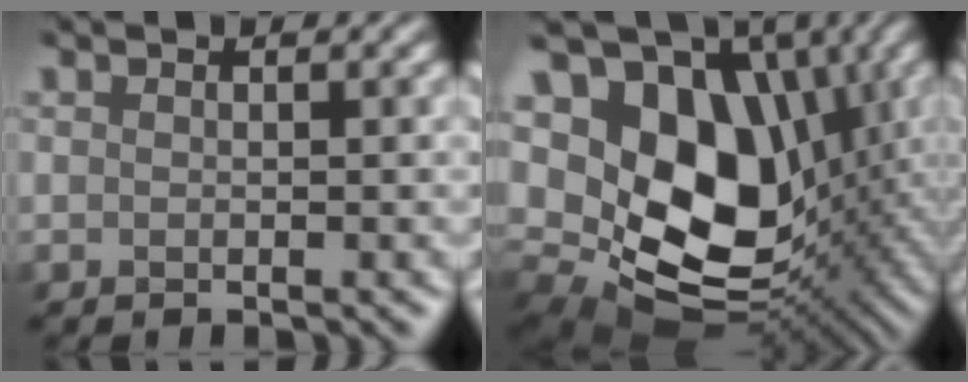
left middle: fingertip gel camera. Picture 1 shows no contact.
{"total": 16.9, "force": [0.2, 12.3, 11.6], "torque": [-0.209, -0.022, 0.025]}